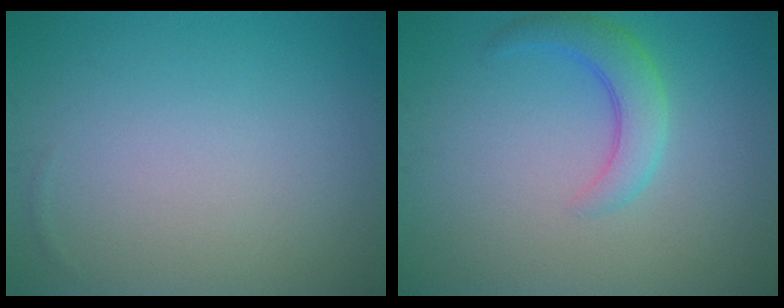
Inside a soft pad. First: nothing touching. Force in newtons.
{"total": 3.2, "press": 3.2, "slide": 0.2}